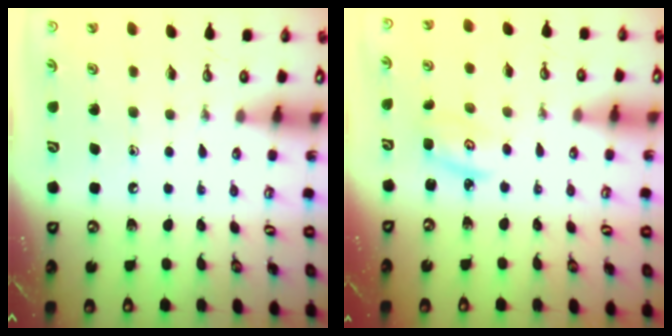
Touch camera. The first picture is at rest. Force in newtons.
{"total": 2.4, "press": 2.4, "slide": 0.2}